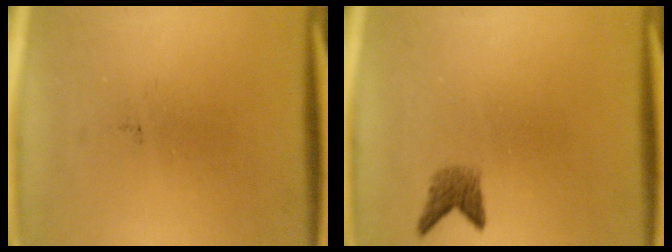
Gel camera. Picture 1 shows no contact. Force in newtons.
{"total": 2.0}